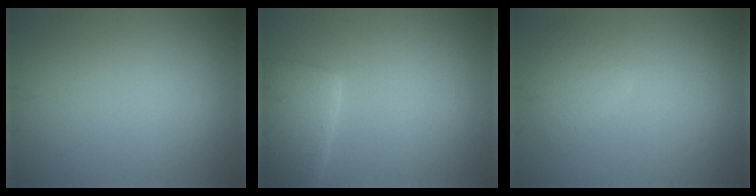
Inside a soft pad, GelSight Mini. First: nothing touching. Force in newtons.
{"total": 5.2, "press": 5.2, "slide": 0.4}
{"total": 2.2, "press": 2.2, "slide": 0.2}